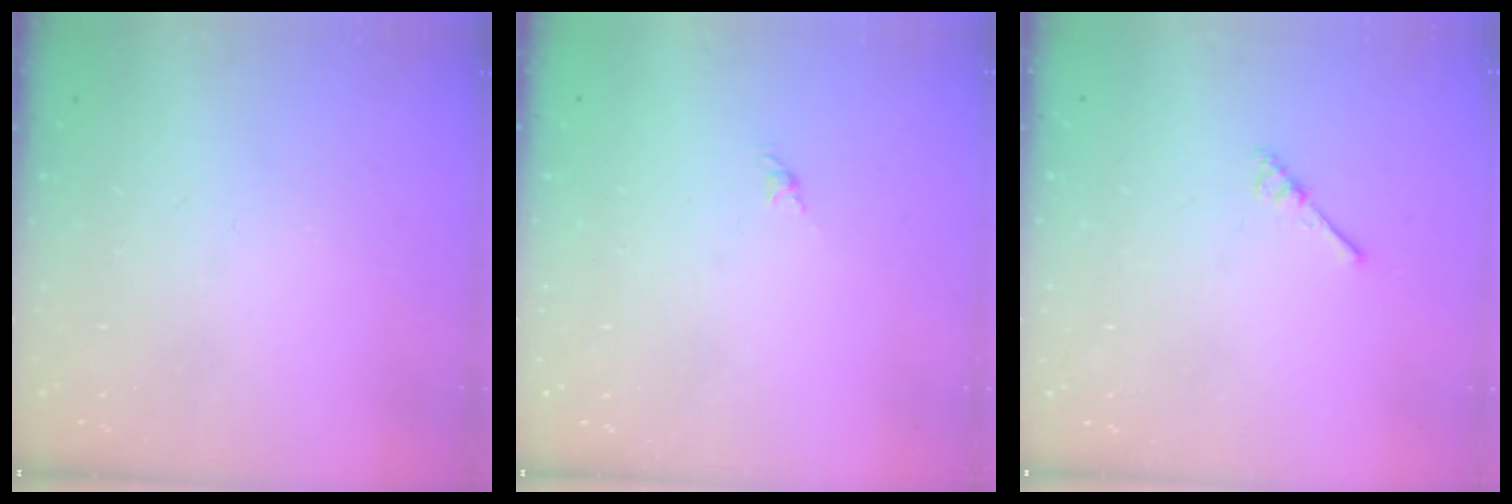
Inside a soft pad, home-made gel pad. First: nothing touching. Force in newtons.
{"total": 0.0}
{"total": 3.0, "press": 3.0, "slide": 0.3}